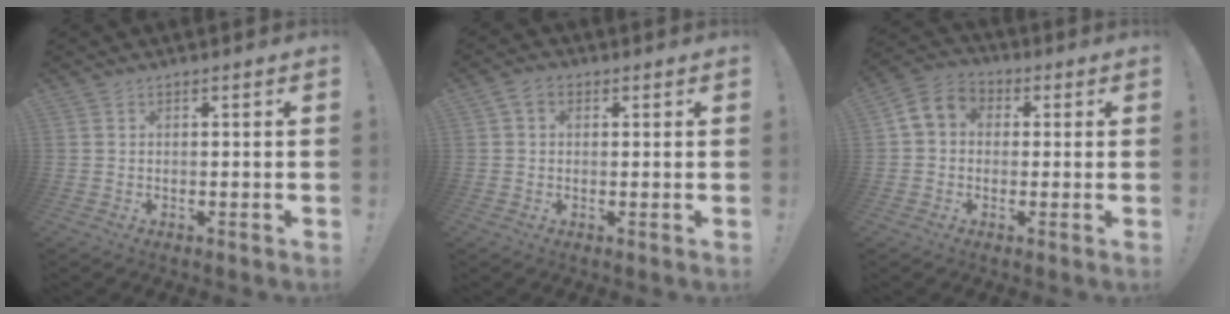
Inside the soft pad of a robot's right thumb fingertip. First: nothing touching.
{"total": 3.8, "force": [1.2, 2.7, 2.3], "torque": [-0.039, 0.002, 0.024]}
{"total": 7.1, "force": [0.8, 6.0, 3.7], "torque": [-0.065, 0.010, 0.020]}